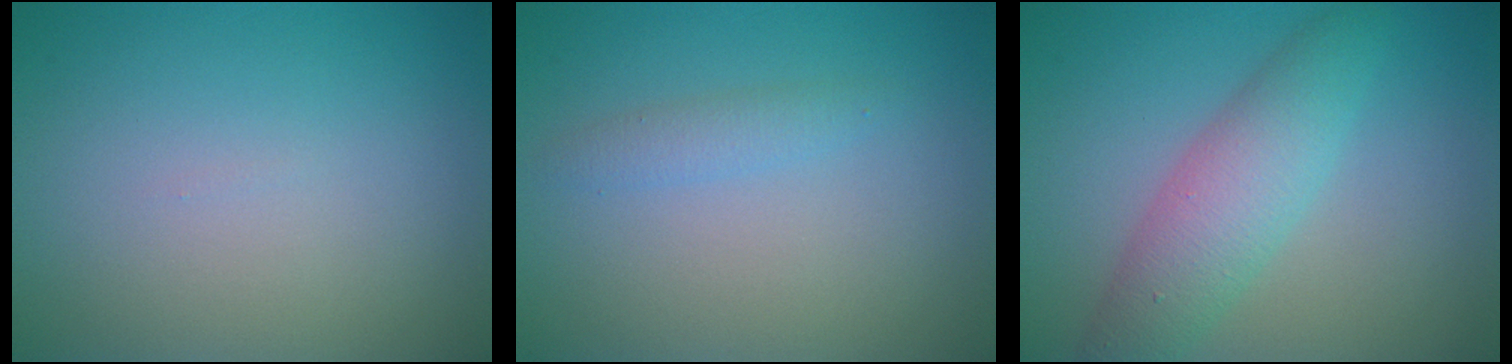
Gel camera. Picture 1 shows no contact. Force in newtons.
{"total": 1.3, "press": 1.3, "slide": 0.1}
{"total": 4.7, "press": 4.7, "slide": 0.1}